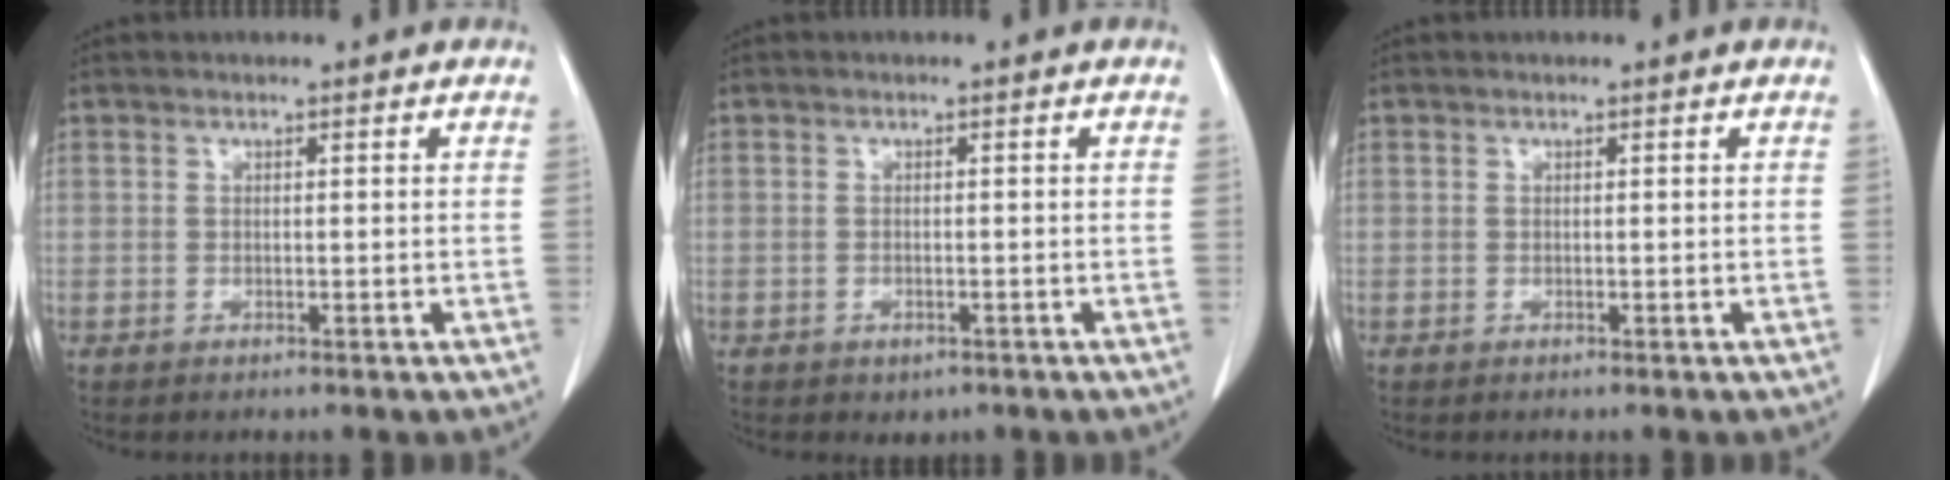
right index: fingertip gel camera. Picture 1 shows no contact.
{"total": 1.7, "force": [-1.0, 1.2, 0.8], "torque": [-0.011, 0.000, -0.003]}
{"total": 0.0}